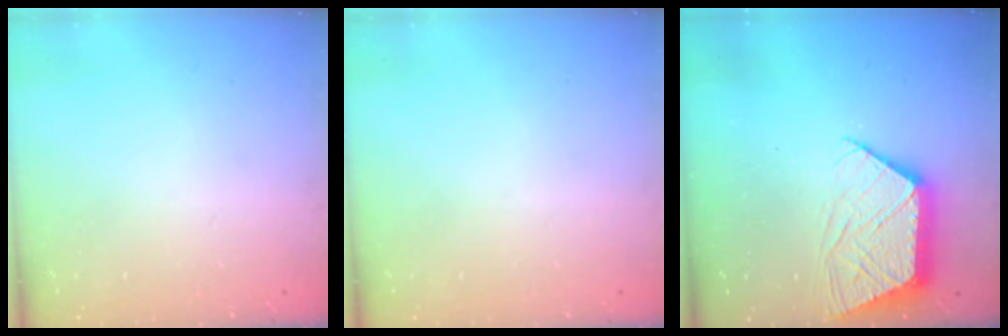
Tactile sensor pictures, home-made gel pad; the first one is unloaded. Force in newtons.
{"total": 0.0}
{"total": 12.5, "press": 12.5, "slide": 0.9}